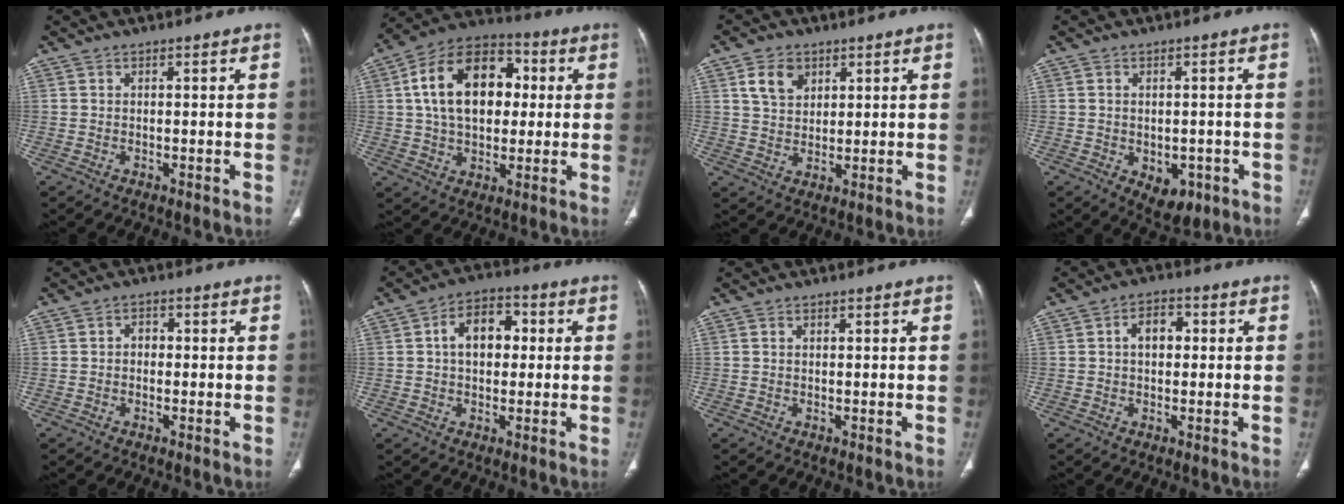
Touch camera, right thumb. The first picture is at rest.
{"total": 19.1, "force": [3.2, 12.7, 14.0], "torque": [-0.208, 0.021, 0.048]}
{"total": 6.3, "force": [3.0, 4.5, 3.2], "torque": [-0.037, -0.013, 0.056]}
{"total": 6.2, "force": [-2.0, 4.1, 4.2], "torque": [-0.040, 0.006, -0.011]}
{"total": 2.2, "force": [-0.1, 1.8, 1.2], "torque": [-0.005, 0.009, -0.009]}
{"total": 9.1, "force": [1.2, 6.3, 6.5], "torque": [-0.077, 0.020, 0.013]}
{"total": 0.7, "force": [0.3, 0.5, 0.4], "torque": [-0.008, 0.000, 0.004]}
{"total": 5.2, "force": [0.6, 3.6, 3.7], "torque": [-0.043, 0.013, 0.004]}